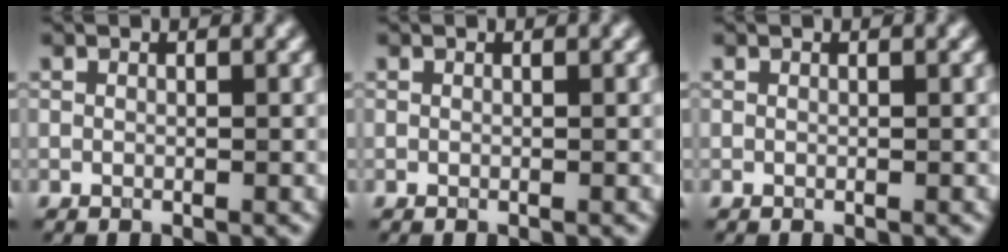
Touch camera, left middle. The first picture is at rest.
{"total": 0.0}
{"total": 0.0}